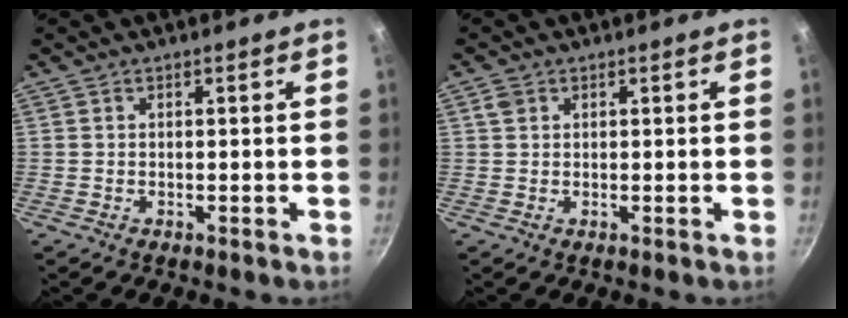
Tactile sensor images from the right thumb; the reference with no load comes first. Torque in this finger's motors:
{"motor_torque": [-0.28, 0.55, 0.58, 0.20, 0.03]}